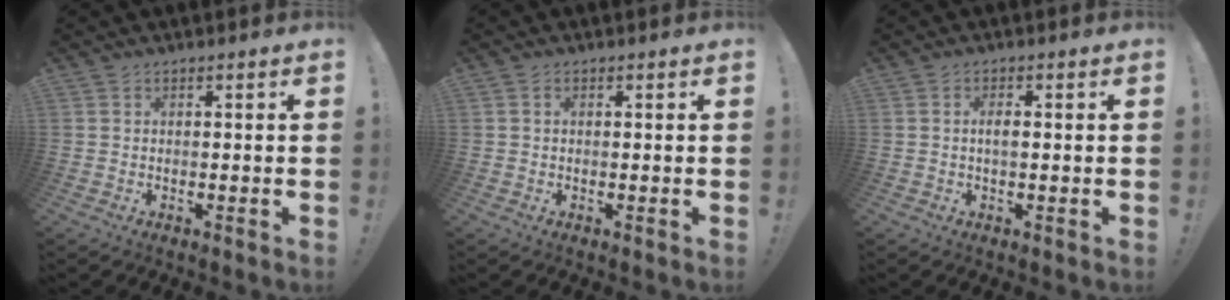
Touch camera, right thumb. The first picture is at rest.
{"total": 0.6, "force": [0.0, 0.5, 0.3], "torque": [-0.007, 0.004, -0.001]}
{"total": 2.3, "force": [-0.3, 0.8, 2.2], "torque": [-0.034, 0.003, -0.007]}